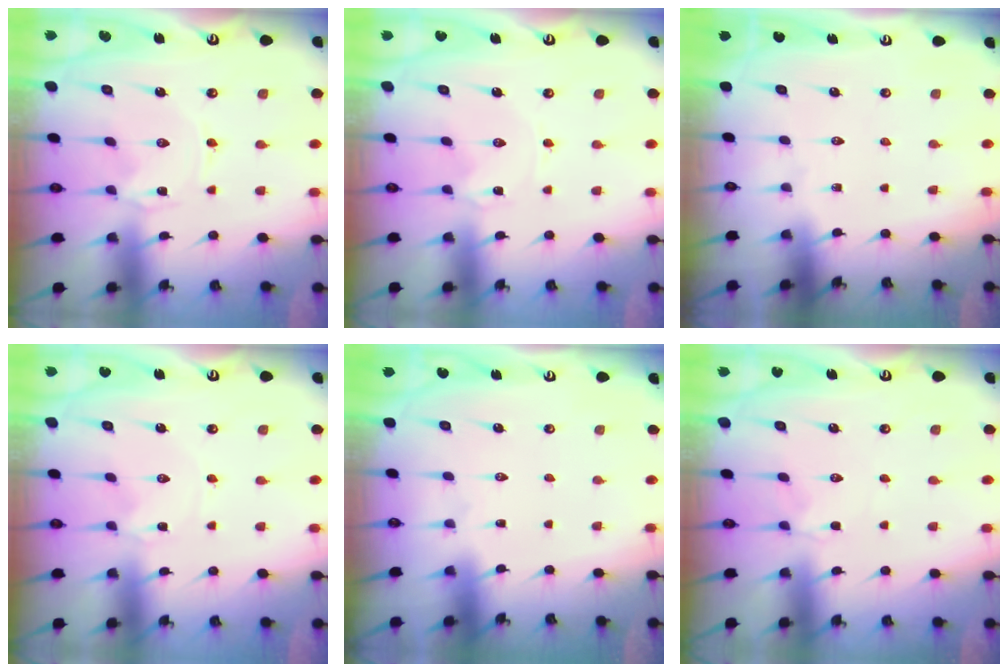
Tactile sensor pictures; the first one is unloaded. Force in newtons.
{"total": 1.8, "press": 1.8, "slide": 0.2}
{"total": 0.0}
{"total": 0.0}
{"total": 1.6, "press": 1.6, "slide": 0.1}
{"total": 1.9, "press": 1.9, "slide": 0.5}